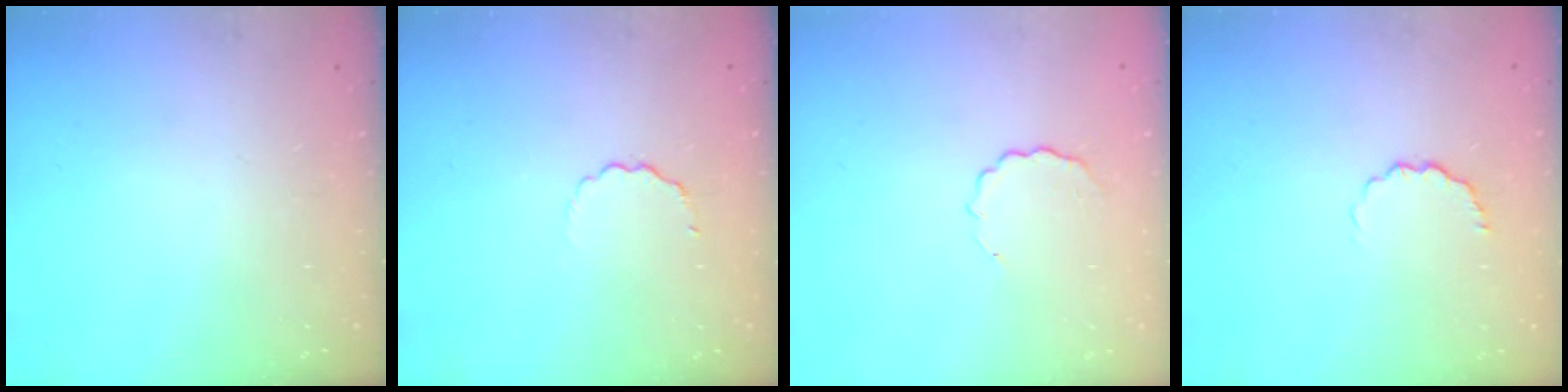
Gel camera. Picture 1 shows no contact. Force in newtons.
{"total": 2.7, "press": 2.5, "slide": 0.9}
{"total": 3.9, "press": 3.8, "slide": 0.9}
{"total": 4.2, "press": 4.1, "slide": 1.2}